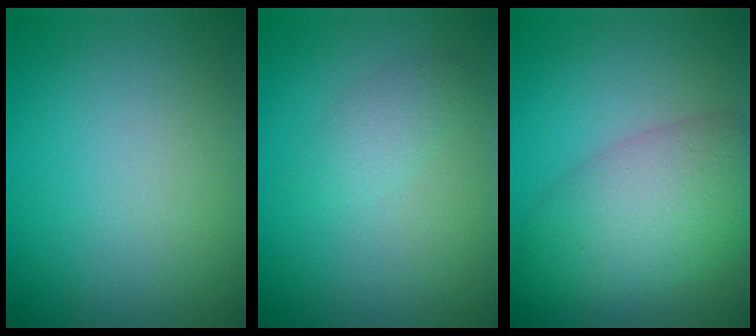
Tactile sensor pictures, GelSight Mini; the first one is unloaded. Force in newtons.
{"total": 1.4, "press": 1.4, "slide": 0.1}
{"total": 6.9, "press": 6.9, "slide": 0.2}